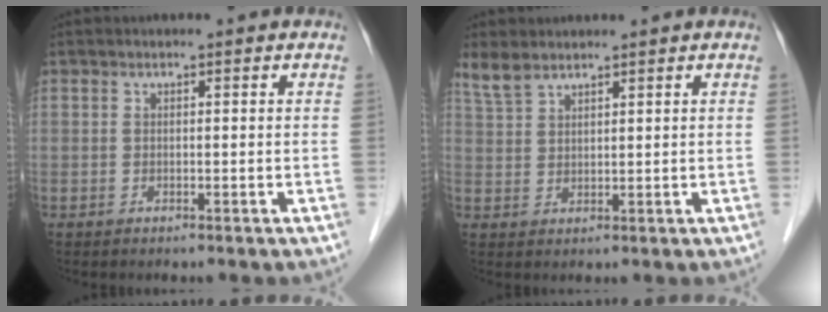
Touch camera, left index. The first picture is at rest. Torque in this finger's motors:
{"motor_torque": [0.06, 0.03, 0.05, 0.05]}